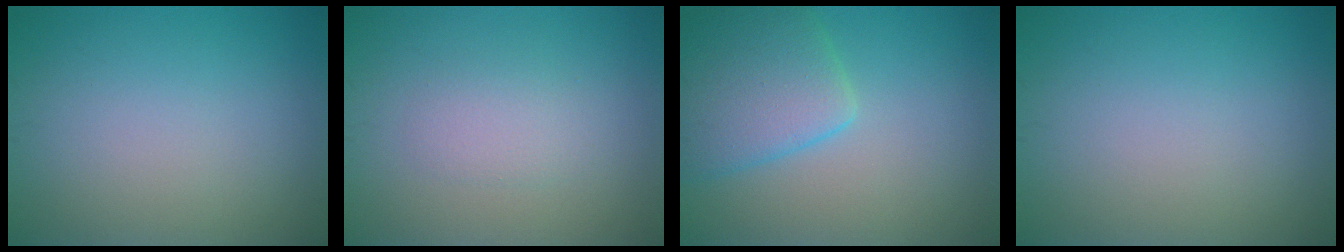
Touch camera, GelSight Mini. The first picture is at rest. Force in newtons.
{"total": 1.8, "press": 1.8, "slide": 0.1}
{"total": 5.7, "press": 5.7, "slide": 0.4}
{"total": 0.0}